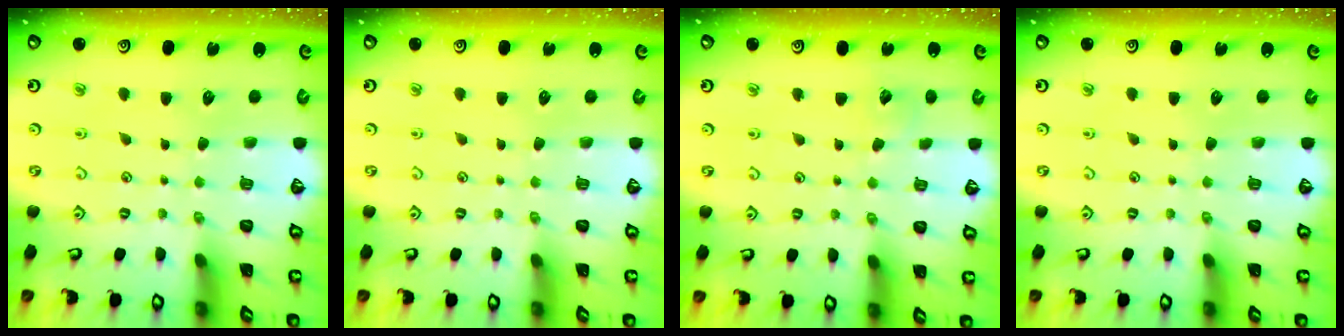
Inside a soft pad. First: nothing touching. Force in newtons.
{"total": 0.0}
{"total": 2.3, "press": 2.3, "slide": 0.1}
{"total": 0.0}